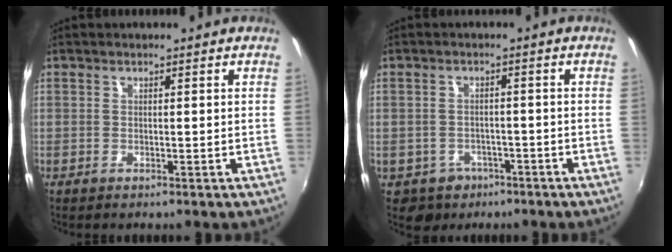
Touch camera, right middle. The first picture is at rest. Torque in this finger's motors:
{"motor_torque": [-0.15, -0.01, -0.07, -0.01]}